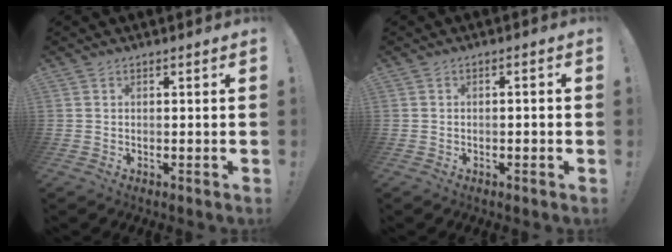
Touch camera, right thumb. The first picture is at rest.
{"total": 1.3, "force": [-0.9, 0.2, 0.9], "torque": [-0.017, 0.005, -0.016]}